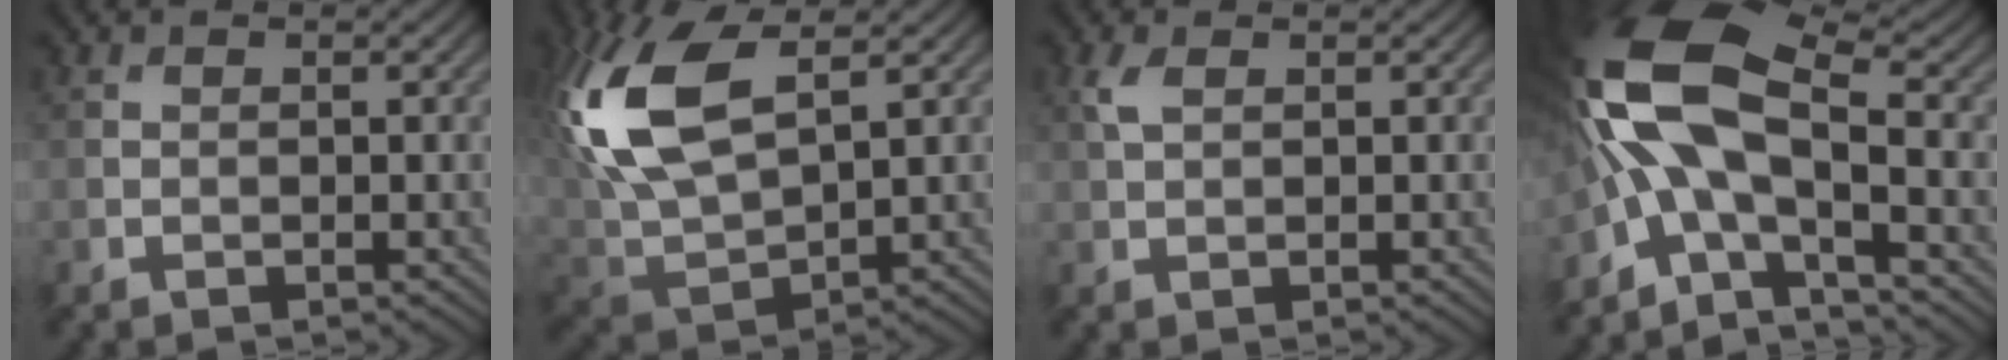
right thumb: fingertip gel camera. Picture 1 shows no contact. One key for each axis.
{"total": 13.5, "fx": 4.9, "fy": 6.8, "fz": 10.5, "tx": -0.270, "ty": 0.012, "tz": 0.103}
{"total": 1.8, "fx": 0.8, "fy": 0.8, "fz": 1.4, "tx": -0.040, "ty": 0.005, "tz": 0.016}
{"total": 14.2, "fx": -1.5, "fy": 6.5, "fz": 12.6, "tx": -0.265, "ty": 0.017, "tz": -0.048}